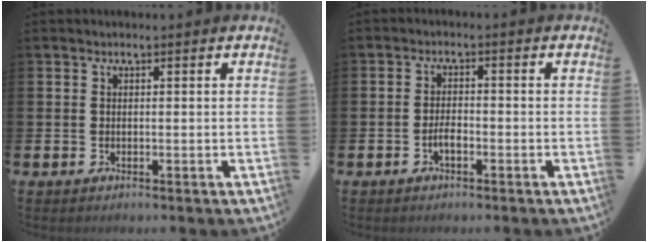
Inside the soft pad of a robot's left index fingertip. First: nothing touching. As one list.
[{"total": 2.0, "force": [-0.9, 0.8, 1.5], "torque": [-0.026, 0.002, -0.018]}]